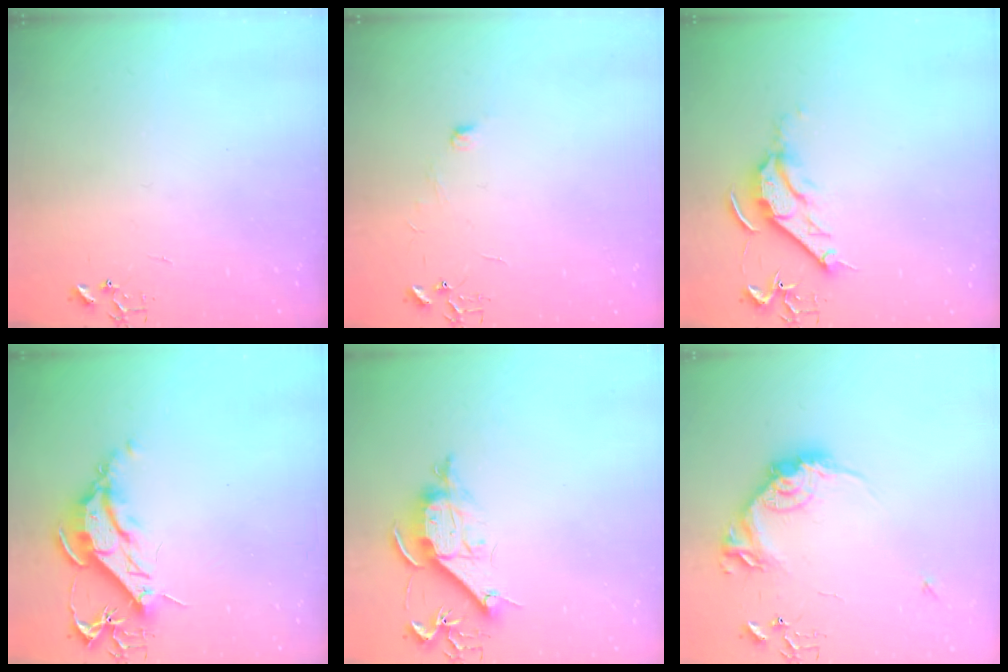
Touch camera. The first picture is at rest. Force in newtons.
{"total": 5.6, "press": 5.6, "slide": 0.7}
{"total": 10.1, "press": 10.0, "slide": 1.1}
{"total": 11.3, "press": 11.2, "slide": 1.4}
{"total": 10.4, "press": 10.4, "slide": 0.7}
{"total": 15.8, "press": 15.8, "slide": 0.8}